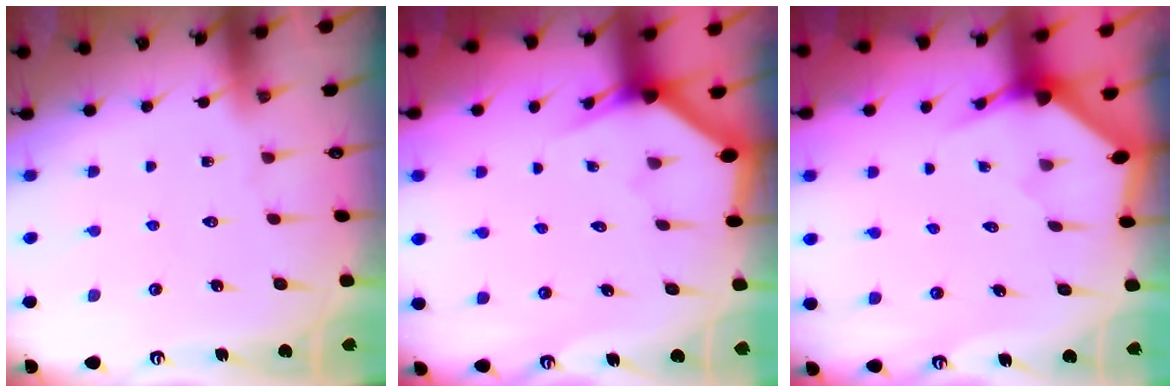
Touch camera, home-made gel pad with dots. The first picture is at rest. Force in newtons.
{"total": 2.7, "press": 2.7, "slide": 0.1}
{"total": 3.2, "press": 3.2, "slide": 0.3}